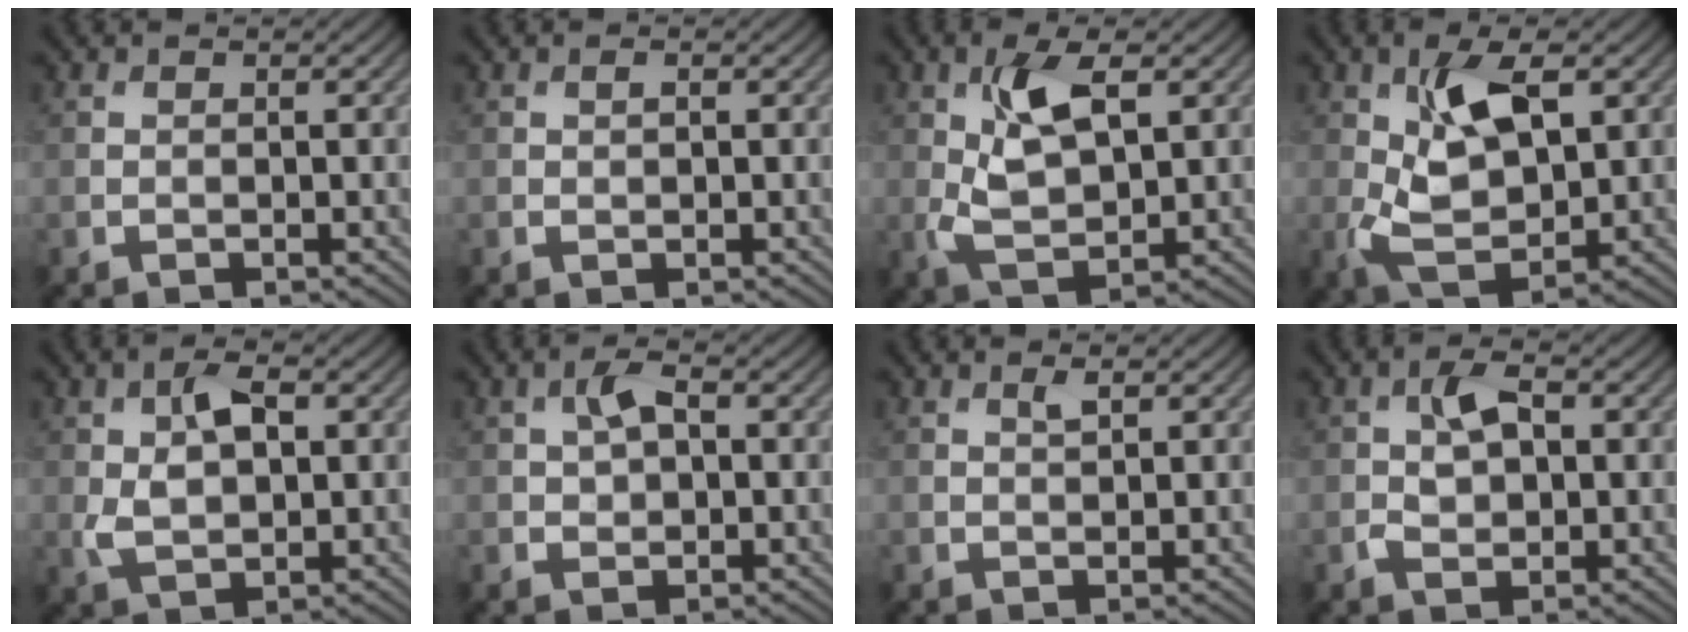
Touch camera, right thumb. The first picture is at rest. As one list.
[{"total": 0.9, "force": [0.2, 0.4, 0.7], "torque": [-0.013, 0.000, 0.003]}, {"total": 7.7, "force": [2.0, 3.6, 6.5], "torque": [-0.140, -0.002, 0.038]}, {"total": 9.4, "force": [2.0, 4.9, 7.8], "torque": [-0.169, -0.001, 0.034]}, {"total": 5.9, "force": [1.0, 3.4, 4.7], "torque": [-0.098, 0.002, 0.019]}, {"total": 3.6, "force": [0.8, 2.1, 2.9], "torque": [-0.059, 0.008, 0.012]}, {"total": 1.1, "force": [0.6, 0.3, 0.8], "torque": [-0.019, -0.001, 0.013]}, {"total": 4.1, "force": [0.4, 2.5, 3.3], "torque": [-0.070, -0.001, 0.006]}]